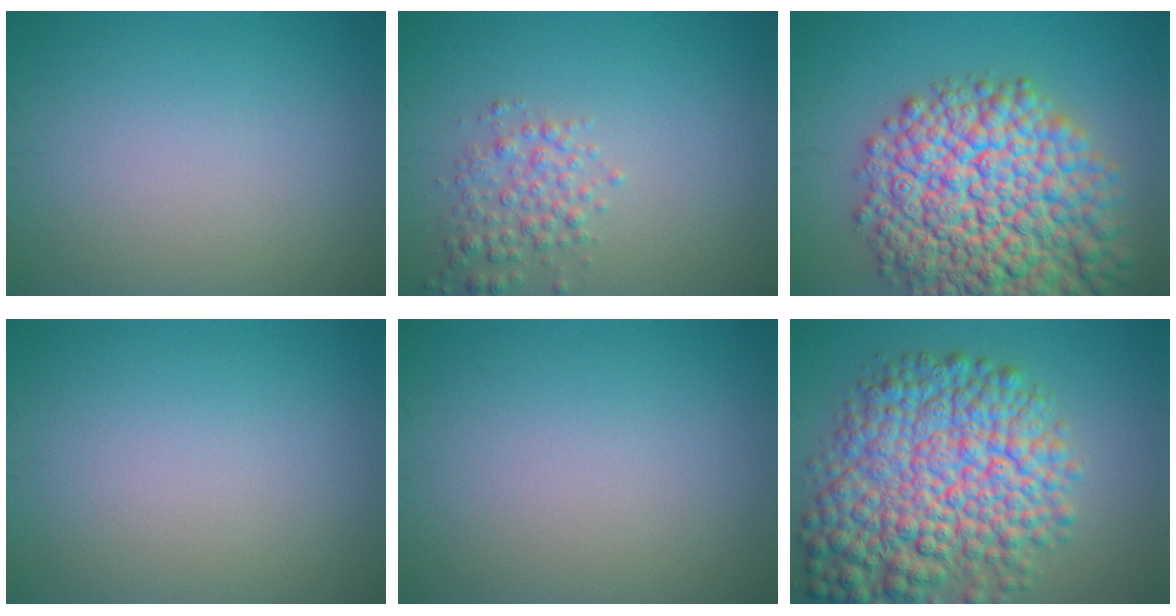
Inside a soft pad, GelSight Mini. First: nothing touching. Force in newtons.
{"total": 2.7, "press": 2.7, "slide": 0.0}
{"total": 15.8, "press": 15.8, "slide": 0.7}
{"total": 0.0}
{"total": 0.0}
{"total": 12.3, "press": 12.3, "slide": 0.5}